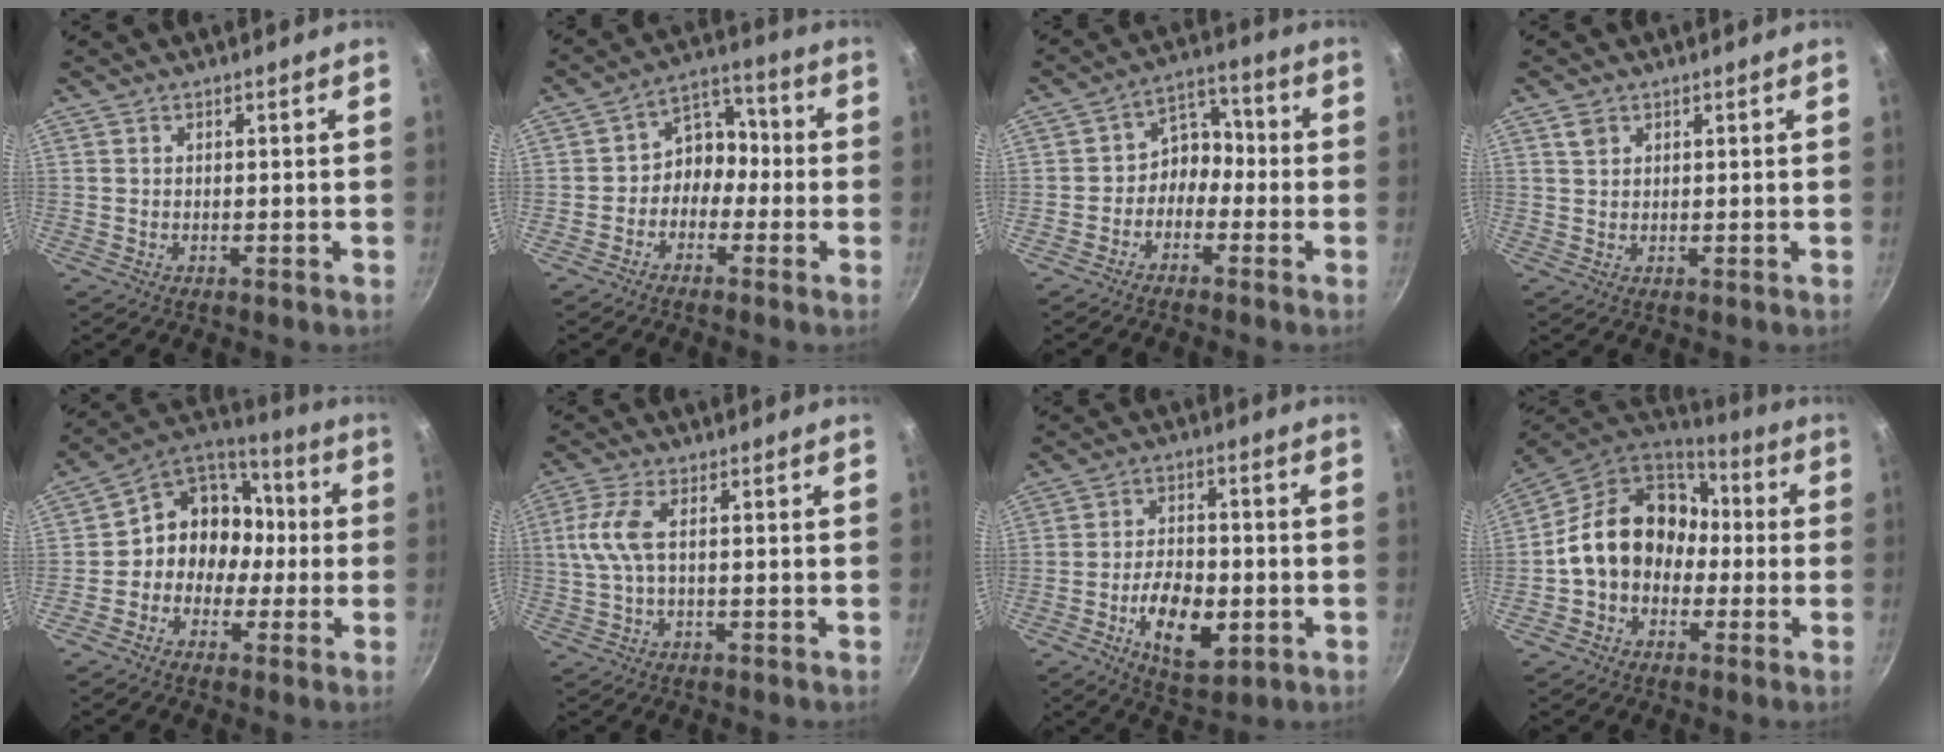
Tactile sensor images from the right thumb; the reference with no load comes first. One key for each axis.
{"total": 7.6, "fx": -1.9, "fy": 6.2, "fz": 4.1, "tx": -0.014, "ty": 0.044, "tz": -0.051}
{"total": 6.6, "fx": -2.2, "fy": 5.2, "fz": 3.4, "tx": -0.011, "ty": 0.044, "tz": -0.054}
{"total": 2.1, "fx": 1.1, "fy": 1.5, "fz": 1.0, "tx": -0.012, "ty": -0.001, "tz": 0.021}
{"total": 13.4, "fx": -1.2, "fy": 11.6, "fz": 6.6, "tx": -0.050, "ty": 0.052, "tz": -0.038}
{"total": 6.3, "fx": 0.3, "fy": 2.2, "fz": 5.9, "tx": -0.142, "ty": 0.011, "tz": 0.005}
{"total": 12.0, "fx": -3.7, "fy": 6.4, "fz": 9.5, "tx": -0.138, "ty": 0.012, "tz": -0.055}
{"total": 17.0, "fx": -0.4, "fy": 13.7, "fz": 10.1, "tx": -0.134, "ty": 0.058, "tz": -0.019}